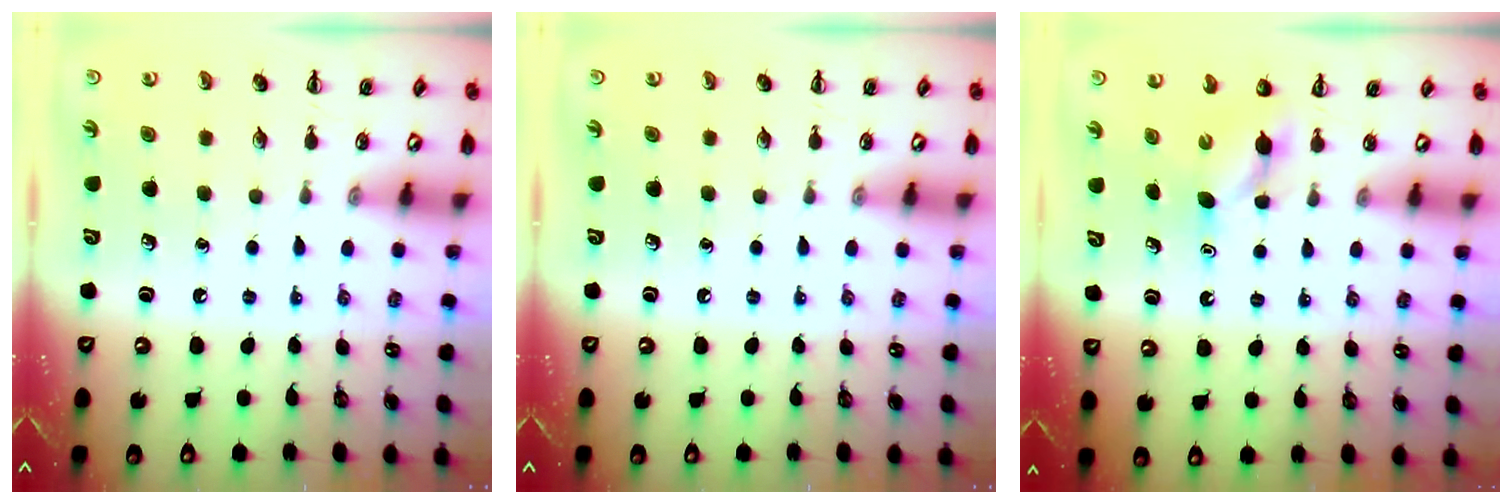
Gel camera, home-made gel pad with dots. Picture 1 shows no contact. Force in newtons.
{"total": 0.0}
{"total": 3.8, "press": 3.6, "slide": 1.0}